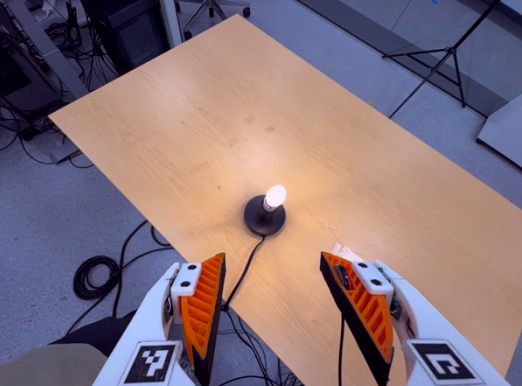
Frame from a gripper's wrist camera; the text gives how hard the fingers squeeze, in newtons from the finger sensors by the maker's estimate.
{"total": 0.0}